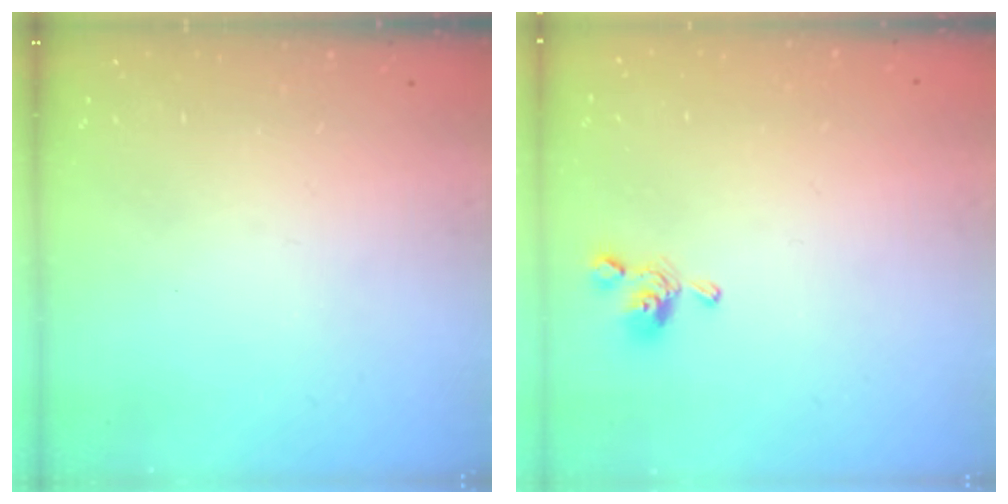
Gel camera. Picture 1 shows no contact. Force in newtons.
{"total": 2.7, "press": 2.7, "slide": 0.4}